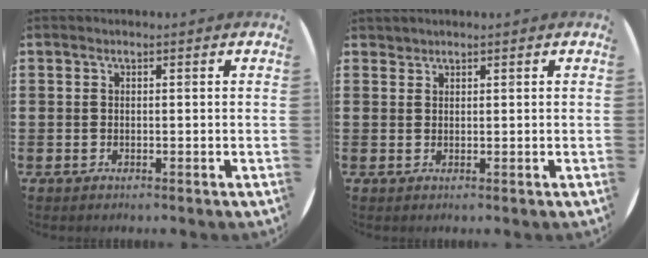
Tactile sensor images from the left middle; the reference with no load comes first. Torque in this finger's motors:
{"motor_torque": [-0.22, 0.14, -0.02, -0.01]}